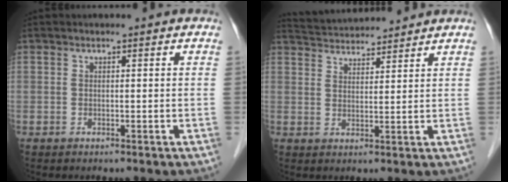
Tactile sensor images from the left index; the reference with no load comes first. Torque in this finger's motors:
{"motor_torque": [-0.63, -0.76, 0.14, 0.02]}